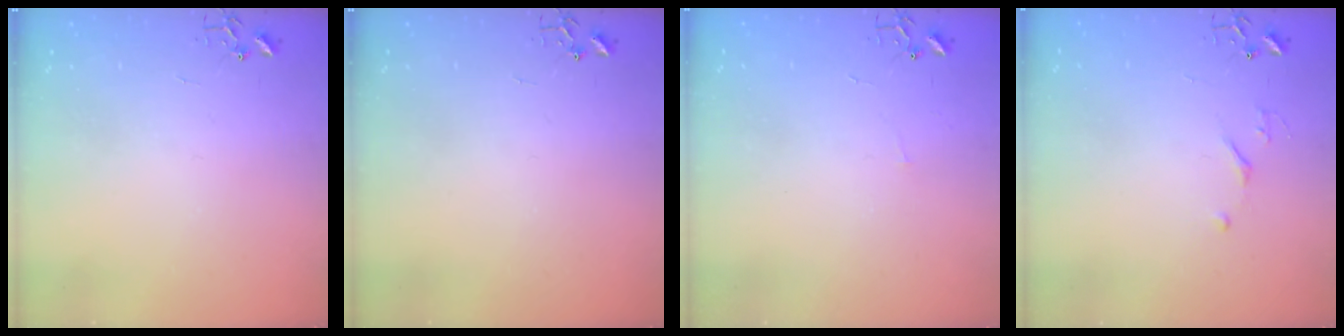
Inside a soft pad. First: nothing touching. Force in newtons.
{"total": 0.0}
{"total": 2.3, "press": 2.3, "slide": 0.4}
{"total": 3.9, "press": 3.9, "slide": 0.5}